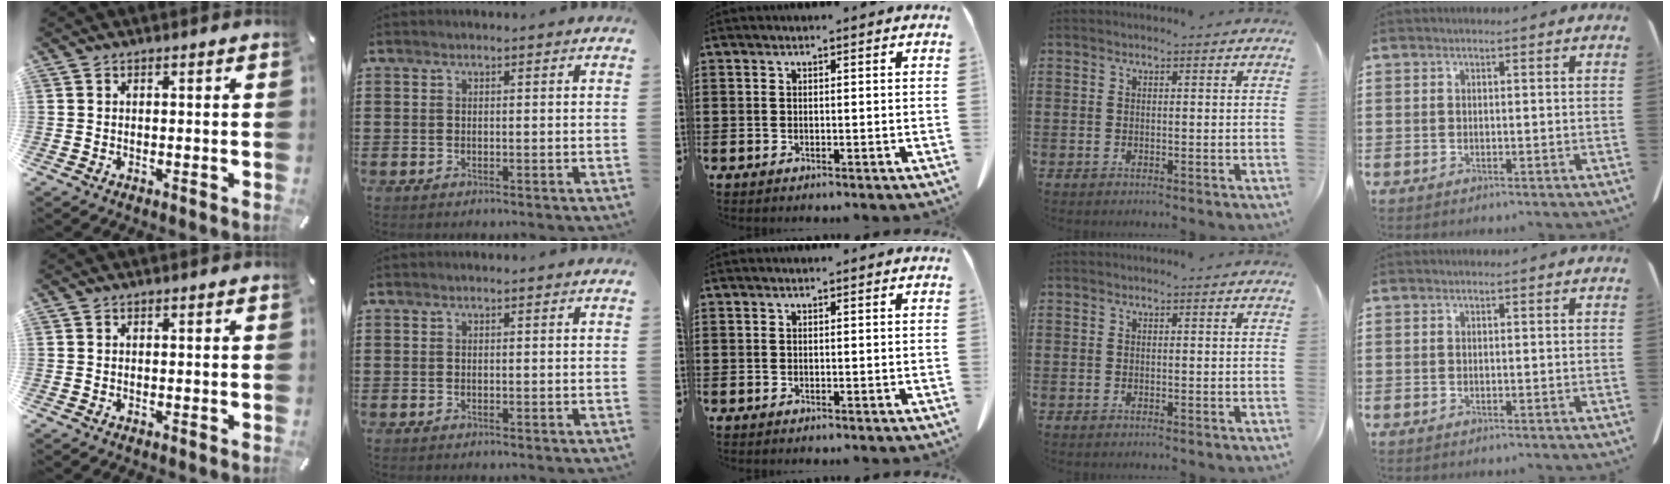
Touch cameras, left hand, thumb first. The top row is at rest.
{}